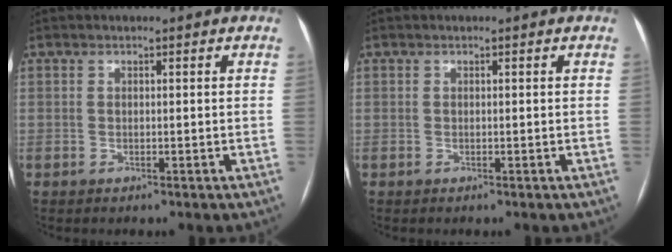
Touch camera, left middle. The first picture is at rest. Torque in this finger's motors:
{"motor_torque": [-0.03, 0.25, 0.05, 0.00]}